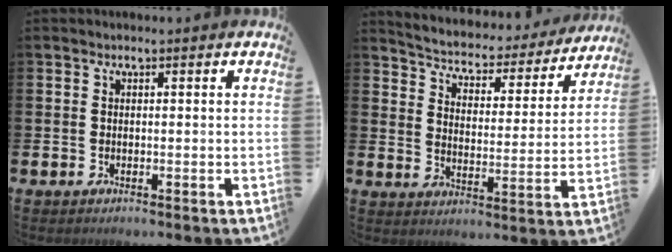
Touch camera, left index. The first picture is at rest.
{"total": 4.4, "force": [4.1, 1.4, 0.7], "torque": [-0.042, -0.036, 0.063]}